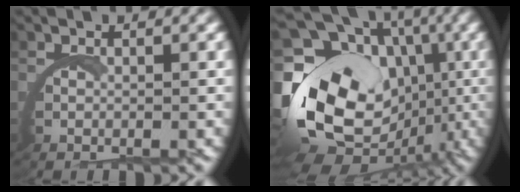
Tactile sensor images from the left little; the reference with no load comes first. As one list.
[{"total": 17.8, "force": [-2.1, 14.0, 10.9], "torque": [-0.225, -0.053, -0.026]}]